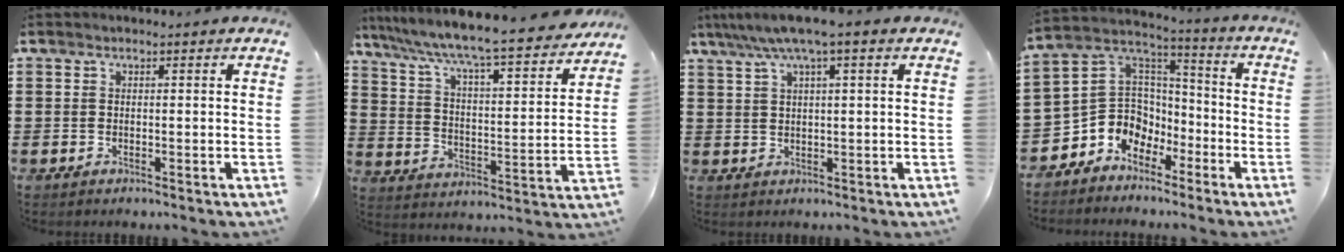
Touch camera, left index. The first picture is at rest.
{"total": 6.9, "force": [6.1, -0.3, 3.1], "torque": [-0.090, -0.051, 0.093]}
{"total": 4.6, "force": [2.5, 0.0, 3.9], "torque": [-0.079, 0.002, 0.043]}
{"total": 7.6, "force": [-3.7, 6.6, 0.5], "torque": [-0.049, -0.007, -0.072]}